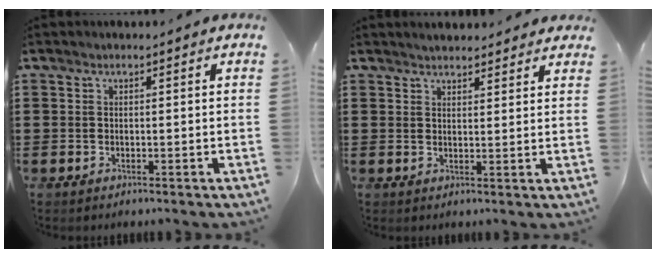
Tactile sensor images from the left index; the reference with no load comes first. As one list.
[{"total": 2.3, "force": [2.3, 0.3, 0.0], "torque": [-0.007, -0.001, 0.043]}]